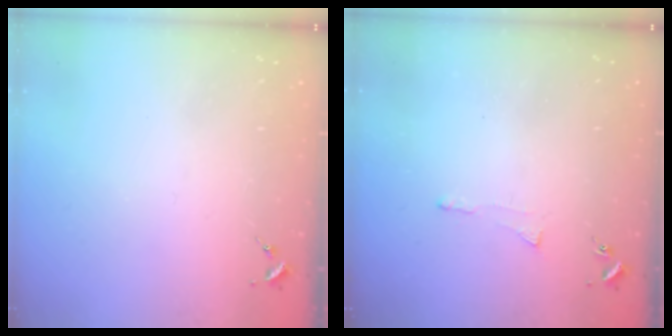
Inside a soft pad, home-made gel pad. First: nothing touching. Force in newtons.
{"total": 3.0, "press": 2.9, "slide": 0.5}